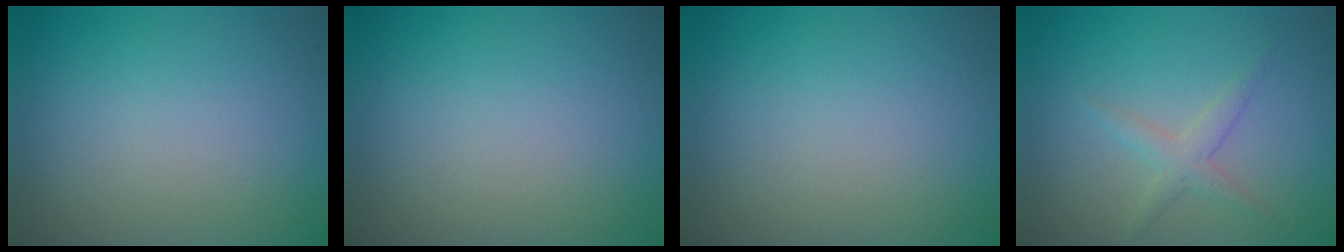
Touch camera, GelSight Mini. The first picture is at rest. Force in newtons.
{"total": 0.0}
{"total": 0.0}
{"total": 1.8, "press": 1.8, "slide": 0.1}